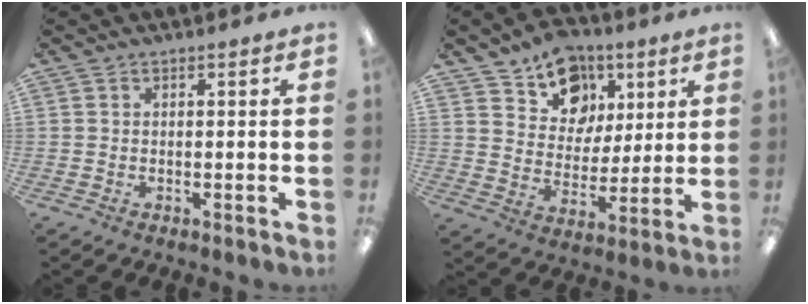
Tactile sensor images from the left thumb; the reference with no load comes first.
{"total": 13.4, "force": [7.8, 10.1, 4.3], "torque": [-0.065, -0.044, 0.147]}